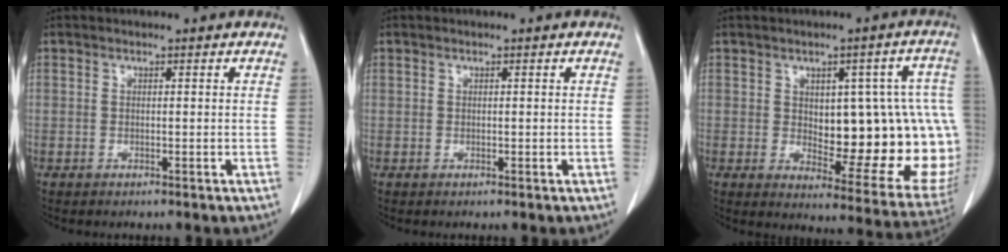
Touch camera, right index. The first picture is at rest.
{"total": 0.0}
{"total": 19.9, "force": [0.1, 7.6, 18.4], "torque": [-0.169, 0.024, 0.026]}